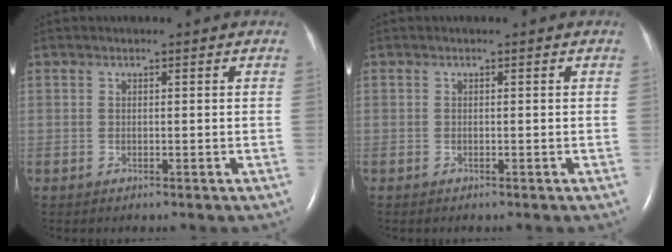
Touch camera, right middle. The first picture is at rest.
{"total": 0.0}